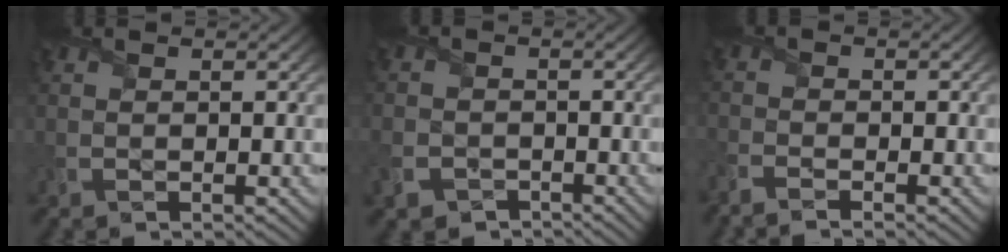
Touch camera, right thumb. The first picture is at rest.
{"total": 4.1, "force": [-2.5, 3.0, 1.2], "torque": [-0.037, -0.016, -0.055]}
{"total": 2.8, "force": [-2.5, 0.5, 1.2], "torque": [-0.036, -0.008, -0.061]}